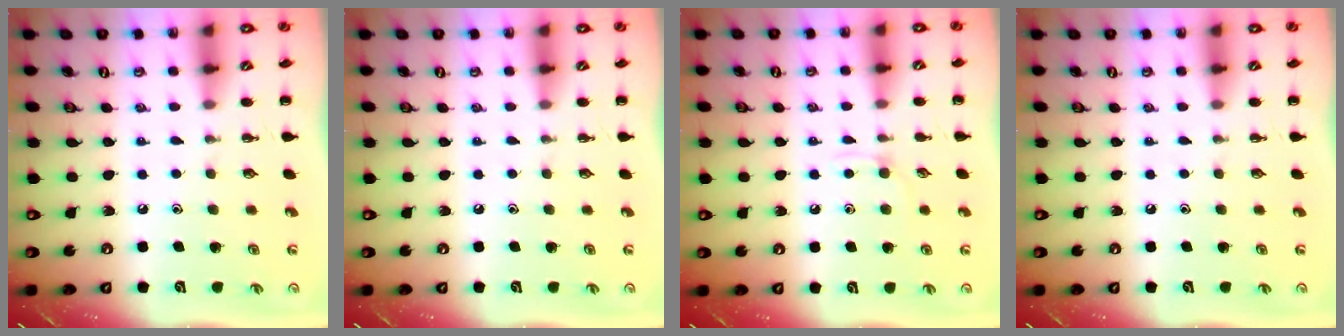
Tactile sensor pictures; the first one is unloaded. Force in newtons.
{"total": 0.0}
{"total": 2.8, "press": 2.7, "slide": 0.9}
{"total": 0.0}